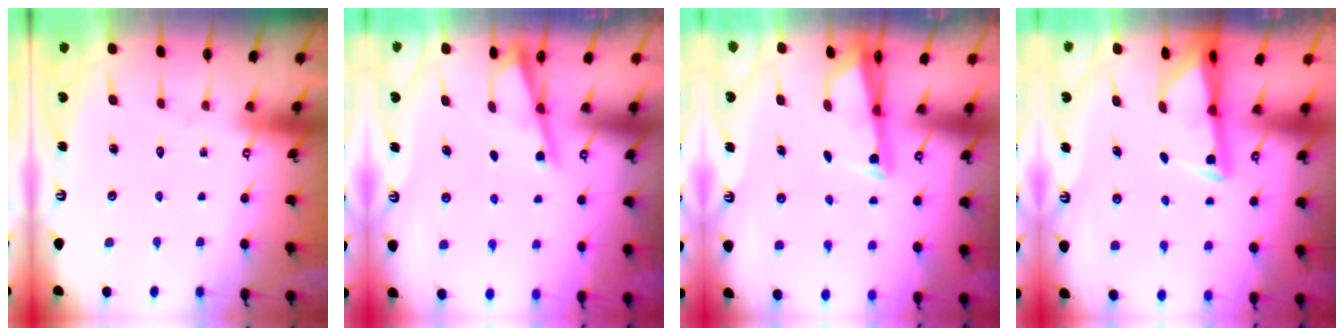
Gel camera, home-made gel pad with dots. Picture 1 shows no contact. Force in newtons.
{"total": 2.5, "press": 2.4, "slide": 0.3}
{"total": 2.9, "press": 2.8, "slide": 0.7}
{"total": 2.9, "press": 2.8, "slide": 0.6}